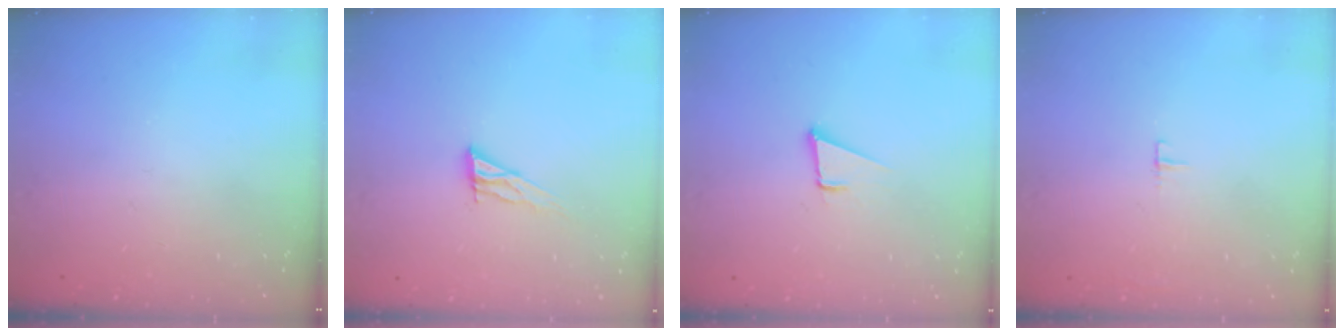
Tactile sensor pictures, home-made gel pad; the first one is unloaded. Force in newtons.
{"total": 7.5, "press": 7.5, "slide": 0.3}
{"total": 3.4, "press": 2.5, "slide": 2.2}
{"total": 3.1, "press": 3.1, "slide": 0.2}